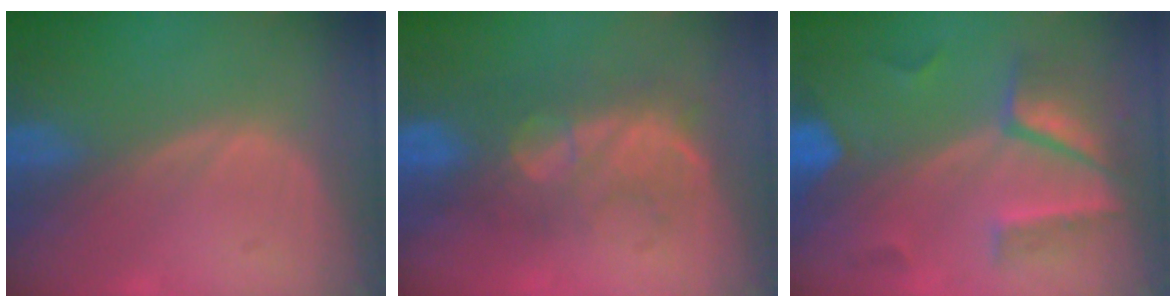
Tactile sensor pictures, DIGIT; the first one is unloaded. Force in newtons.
{"total": 8.1, "press": 7.7, "slide": 2.5}
{"total": 7.3, "press": 7.2, "slide": 0.7}